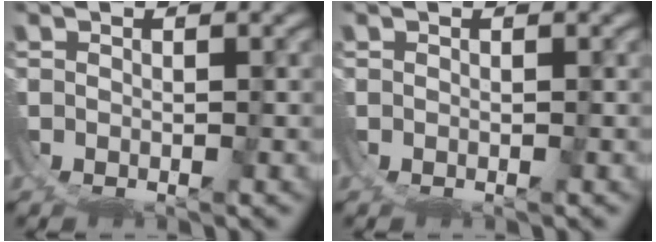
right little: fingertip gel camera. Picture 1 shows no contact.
{"total": 0.0}